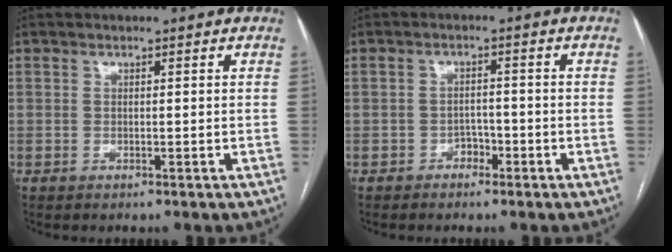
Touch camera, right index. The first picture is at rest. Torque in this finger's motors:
{"motor_torque": [0.22, 0.17, -0.08, -0.01]}